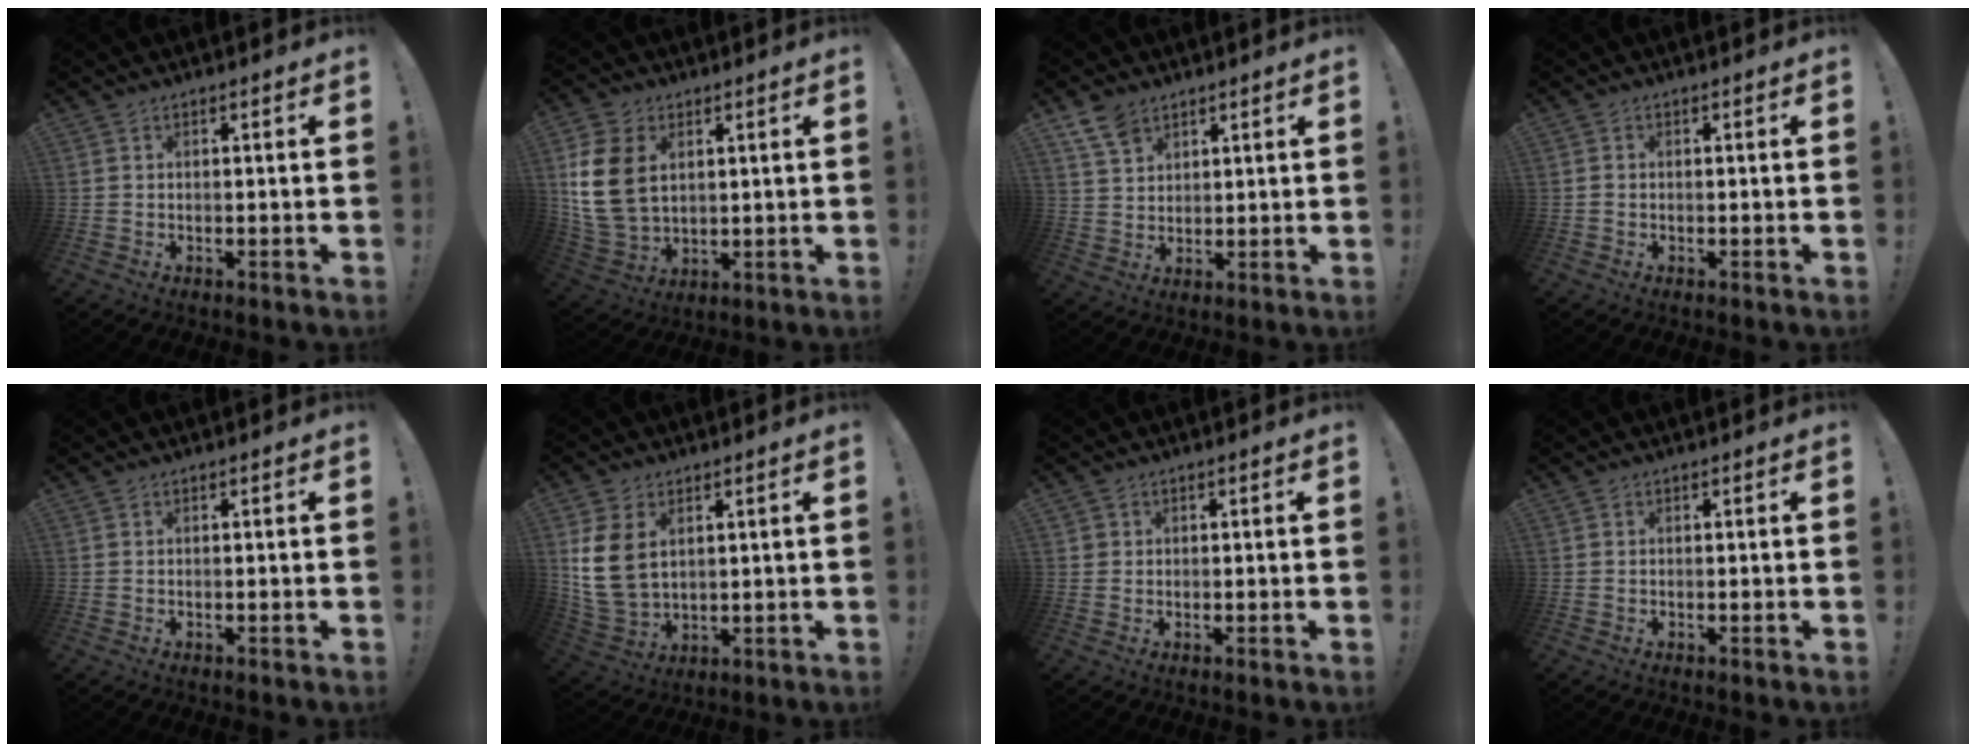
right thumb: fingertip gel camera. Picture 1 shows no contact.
{"total": 14.7, "force": [3.9, 10.5, 9.5], "torque": [-0.200, -0.013, 0.076]}
{"total": 8.6, "force": [5.7, 6.0, 2.5], "torque": [-0.041, -0.031, 0.114]}
{"total": 0.5, "force": [-0.3, 0.4, 0.2], "torque": [-0.002, 0.002, -0.005]}
{"total": 0.0}
{"total": 10.9, "force": [3.4, 7.4, 7.2], "torque": [-0.155, -0.012, 0.067]}
{"total": 1.2, "force": [0.6, 1.1, 0.1], "torque": [0.002, -0.001, 0.010]}
{"total": 0.0}